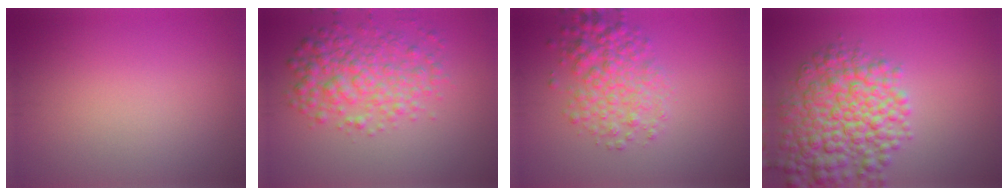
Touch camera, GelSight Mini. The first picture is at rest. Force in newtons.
{"total": 5.3, "press": 5.3, "slide": 0.1}
{"total": 4.5, "press": 4.5, "slide": 0.1}
{"total": 8.7, "press": 8.7, "slide": 0.2}